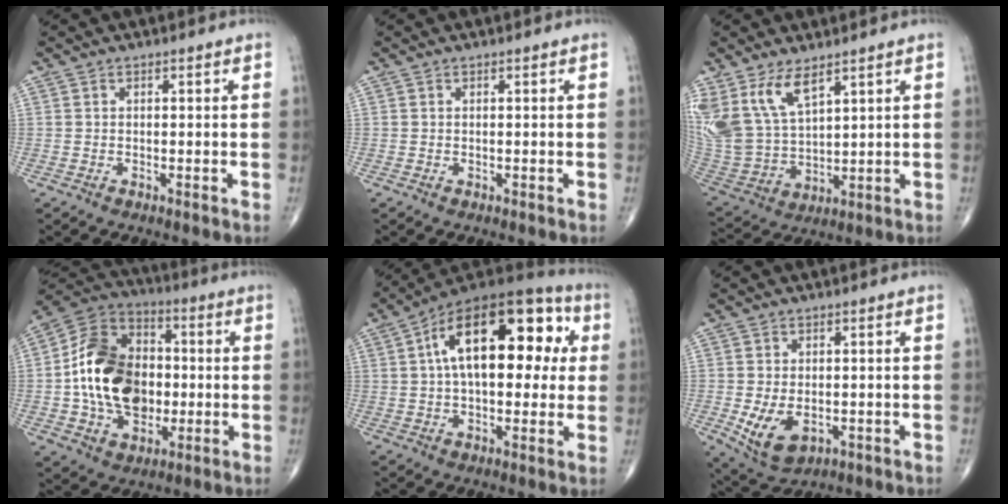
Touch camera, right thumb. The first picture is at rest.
{"total": 0.0}
{"total": 13.2, "force": [7.8, 6.2, 8.6], "torque": [-0.172, -0.032, 0.178]}
{"total": 20.3, "force": [-1.0, 14.4, 14.3], "torque": [-0.224, 0.025, -0.016]}
{"total": 22.7, "force": [5.0, 11.6, 18.8], "torque": [-0.266, 0.035, 0.065]}
{"total": 7.8, "force": [-1.7, 4.9, 5.8], "torque": [-0.101, -0.009, -0.016]}